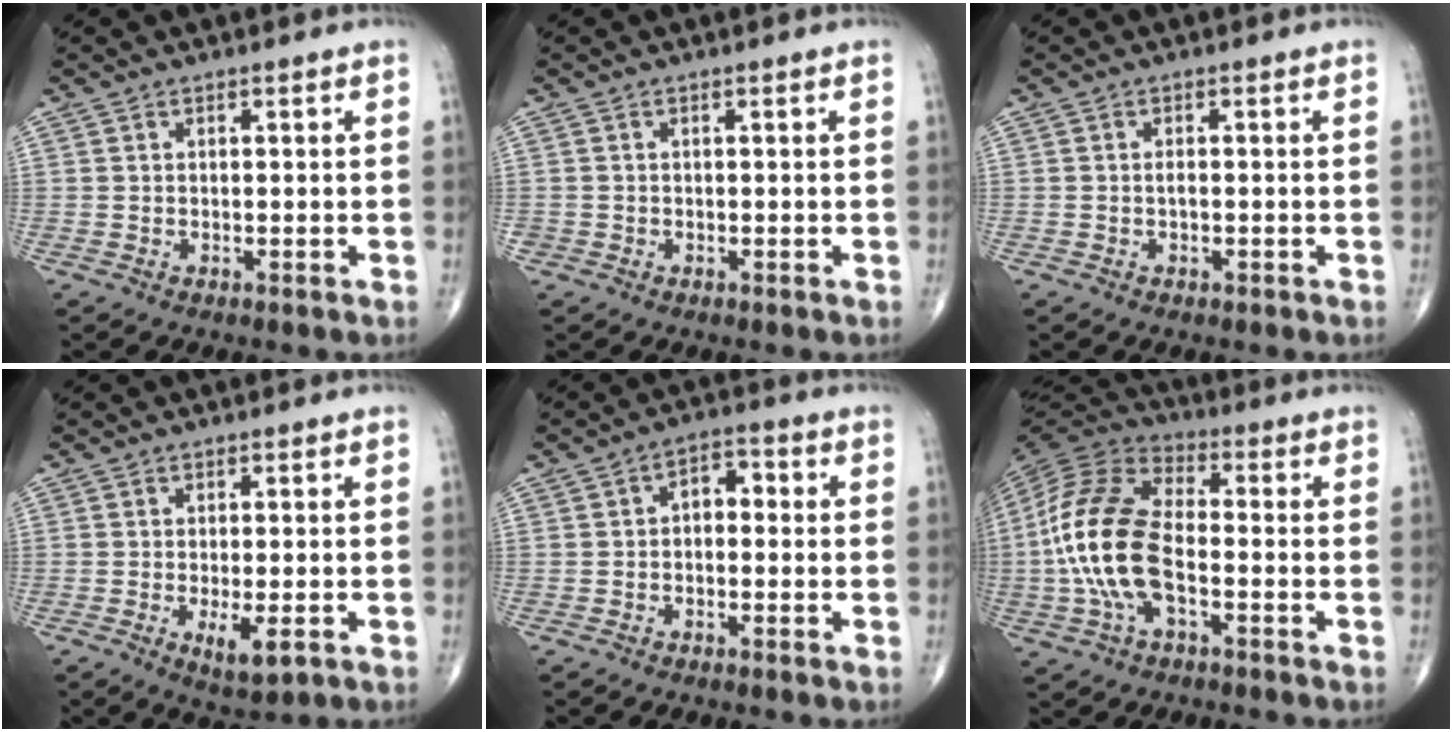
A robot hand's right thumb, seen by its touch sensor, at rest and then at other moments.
{"total": 0.5, "force": [-0.2, 0.5, 0.0], "torque": [0.003, 0.004, -0.006]}
{"total": 0.9, "force": [-0.2, 0.5, 0.7], "torque": [-0.009, 0.002, -0.005]}
{"total": 4.8, "force": [-1.6, 1.5, 4.3], "torque": [-0.069, -0.011, -0.022]}
{"total": 4.5, "force": [-0.1, 3.0, 3.4], "torque": [-0.031, 0.021, -0.015]}
{"total": 16.8, "force": [-2.9, 8.5, 14.2], "torque": [-0.296, 0.030, -0.060]}